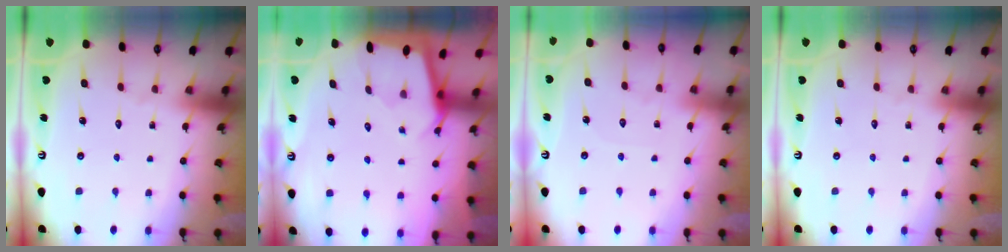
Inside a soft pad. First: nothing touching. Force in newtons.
{"total": 1.7, "press": 1.6, "slide": 0.2}
{"total": 2.7, "press": 2.7, "slide": 0.3}
{"total": 0.0}